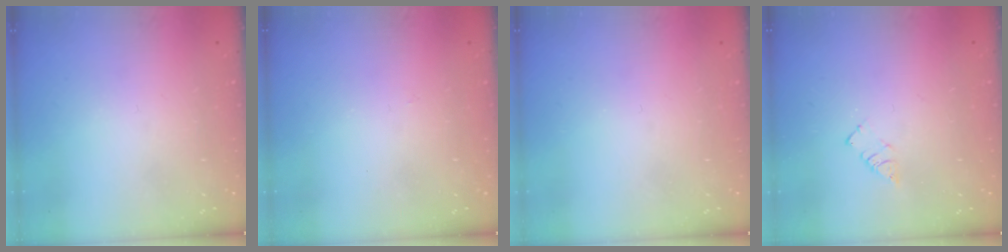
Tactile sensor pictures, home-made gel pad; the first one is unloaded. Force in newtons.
{"total": 2.7, "press": 2.7, "slide": 0.5}
{"total": 0.0}
{"total": 3.2, "press": 3.2, "slide": 0.4}